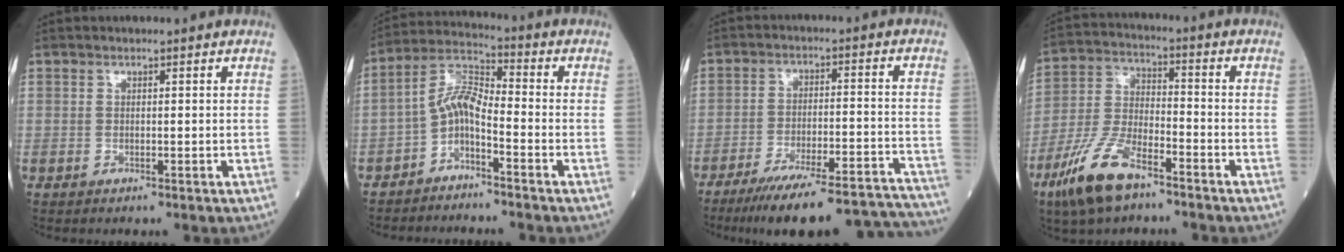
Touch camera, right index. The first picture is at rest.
{"total": 5.9, "force": [-3.0, 2.0, 4.6], "torque": [-0.093, 0.017, -0.063]}
{"total": 22.8, "force": [-20.8, 2.0, 9.1], "torque": [-0.080, 0.001, -0.285]}
{"total": 11.5, "force": [-7.6, 3.6, 7.9], "torque": [-0.175, -0.014, -0.151]}